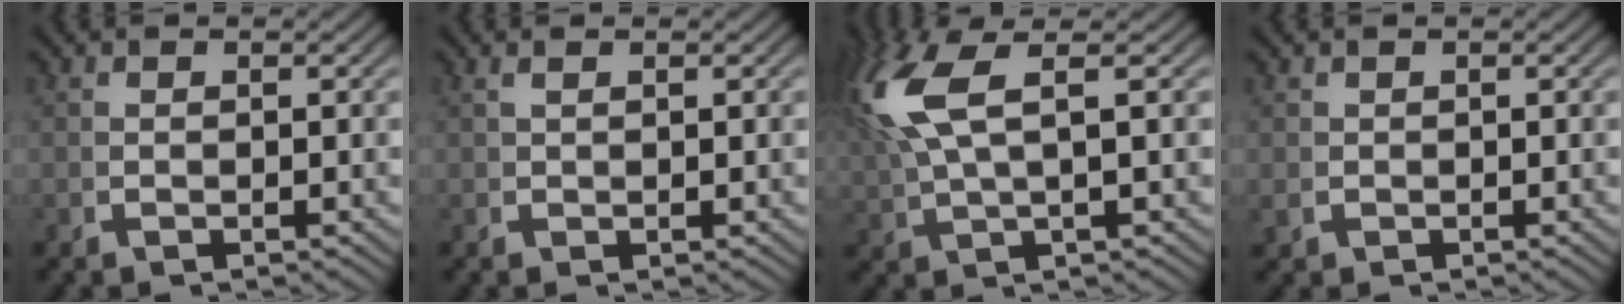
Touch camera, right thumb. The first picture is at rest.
{"total": 0.6, "force": [0.5, -0.2, 0.1], "torque": [0.000, 0.000, 0.013]}
{"total": 6.8, "force": [2.8, 2.9, 5.5], "torque": [-0.122, 0.006, 0.056]}
{"total": 0.5, "force": [0.2, 0.4, -0.3], "torque": [0.003, -0.004, 0.006]}